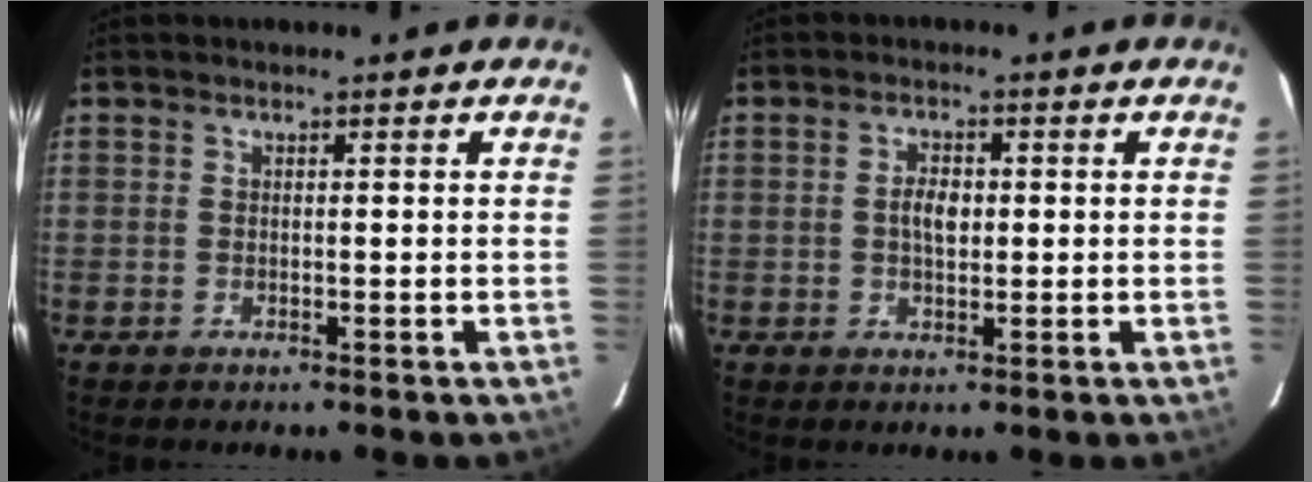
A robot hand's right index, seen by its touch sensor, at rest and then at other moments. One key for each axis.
{"total": 3.5, "fx": 0.1, "fy": 2.0, "fz": 2.9, "tx": -0.052, "ty": 0.006, "tz": 0.003}